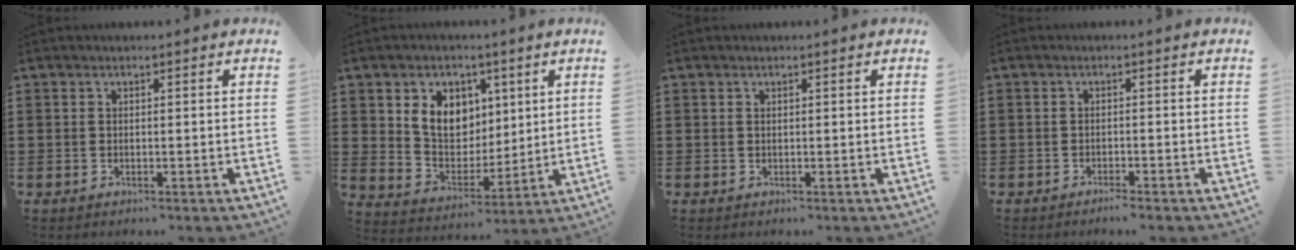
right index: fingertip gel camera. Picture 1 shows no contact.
{"total": 7.9, "force": [2.9, 6.5, 3.4], "torque": [-0.082, 0.007, 0.054]}
{"total": 0.0}
{"total": 1.3, "force": [-1.2, -0.1, 0.5], "torque": [-0.010, -0.001, -0.023]}